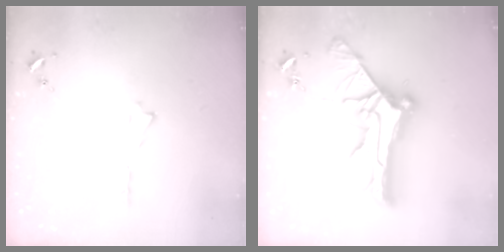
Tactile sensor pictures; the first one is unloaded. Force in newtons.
{"total": 13.3, "press": 13.2, "slide": 1.4}